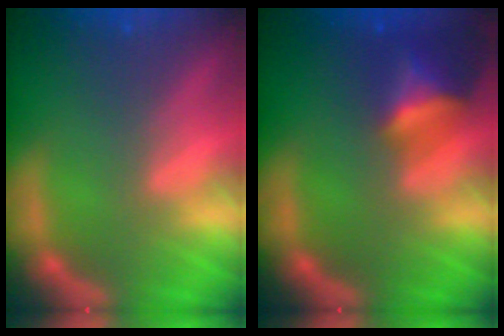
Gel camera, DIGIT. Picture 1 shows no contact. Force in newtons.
{"total": 4.9}